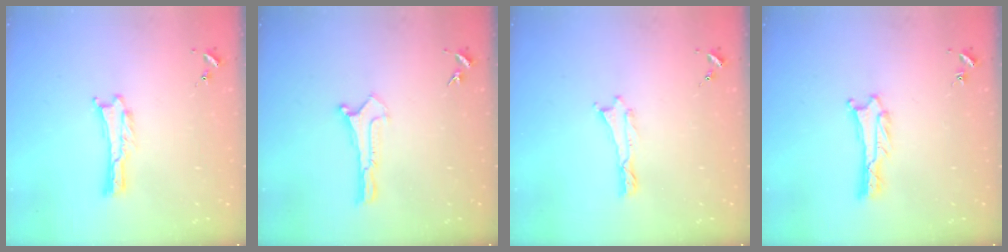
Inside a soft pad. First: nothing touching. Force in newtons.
{"total": 0.0}
{"total": 0.0}
{"total": 1.3, "press": 1.3, "slide": 0.0}